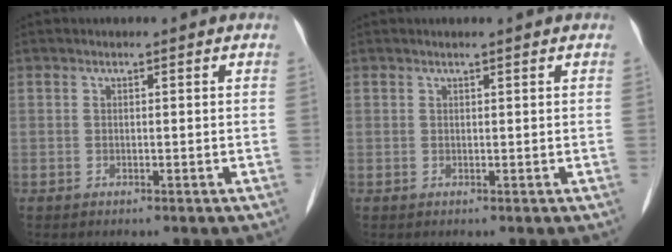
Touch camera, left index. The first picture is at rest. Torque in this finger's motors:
{"motor_torque": [-1.79, -0.34, -1.05, -0.04]}